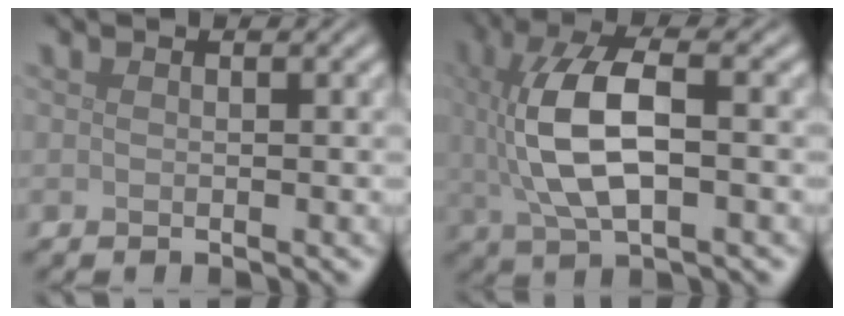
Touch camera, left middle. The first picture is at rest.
{"total": 7.7, "force": [0.3, 3.3, 6.9], "torque": [-0.149, 0.007, 0.006]}